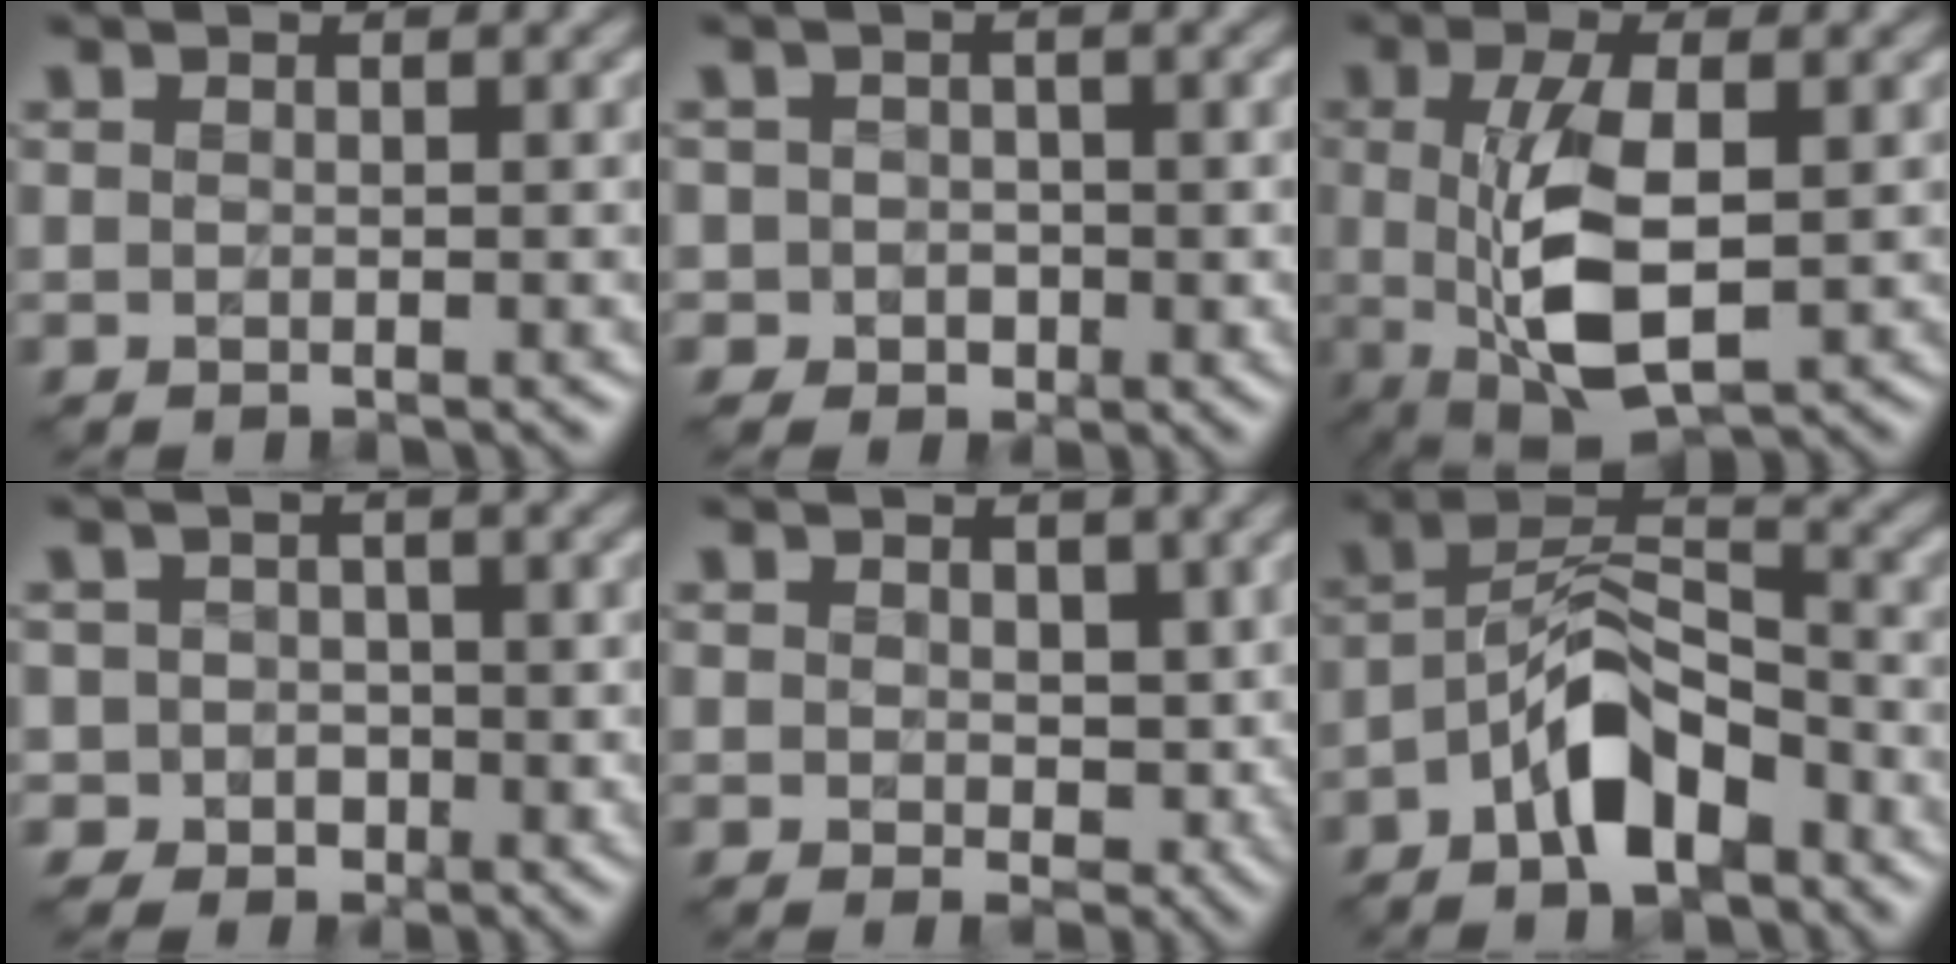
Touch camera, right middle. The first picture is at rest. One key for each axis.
{"total": 2.2, "fx": -0.5, "fy": 2.1, "fz": 0.7, "tx": -0.001, "ty": 0.000, "tz": -0.013}
{"total": 6.8, "fx": -0.6, "fy": 2.2, "fz": 6.4, "tx": -0.141, "ty": -0.005, "tz": -0.006}
{"total": 2.9, "fx": -0.6, "fy": 2.7, "fz": 0.9, "tx": 0.002, "ty": 0.002, "tz": -0.023}
{"total": 2.3, "fx": 0.2, "fy": 1.8, "fz": 1.3, "tx": -0.027, "ty": -0.003, "tz": -0.001}
{"total": 6.4, "fx": -3.6, "fy": 2.8, "fz": 4.5, "tx": -0.071, "ty": 0.013, "tz": -0.076}